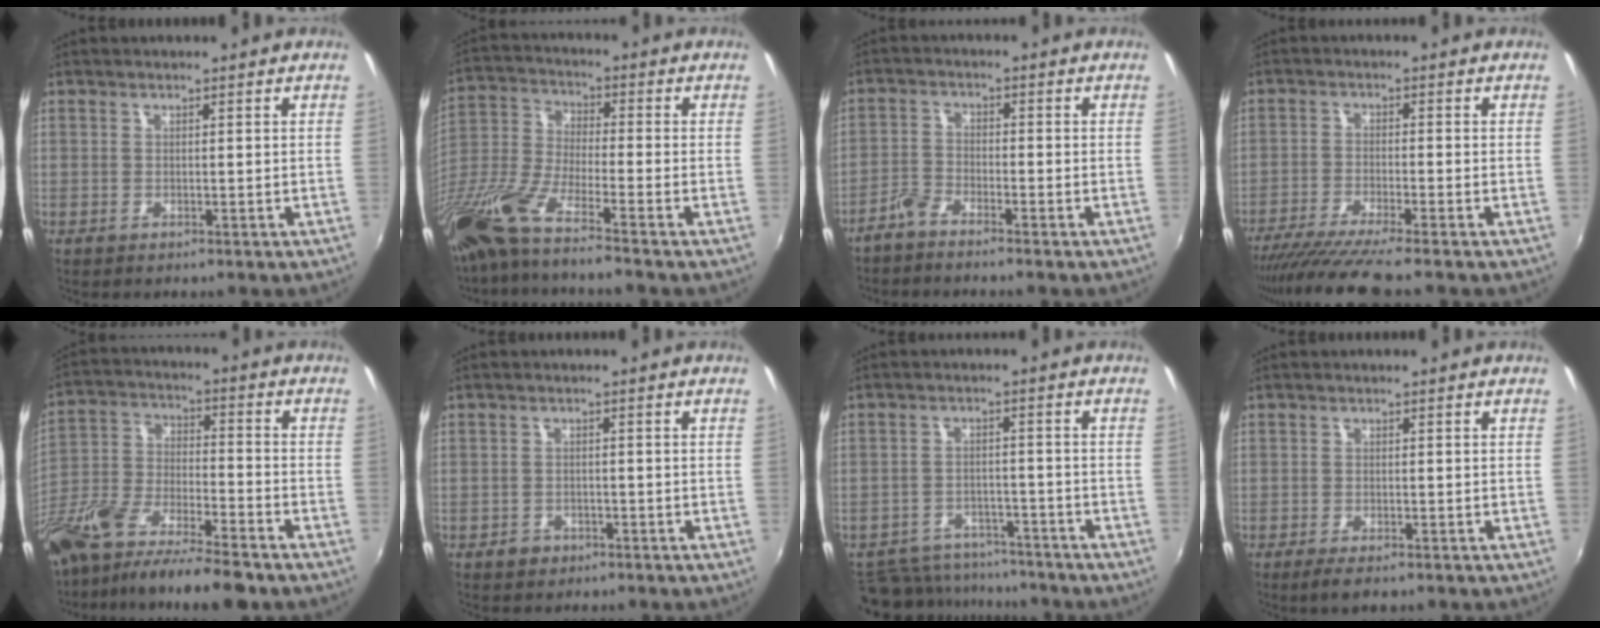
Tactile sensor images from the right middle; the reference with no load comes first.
{"total": 14.4, "force": [-10.9, 0.4, 9.5], "torque": [-0.189, -0.042, -0.215]}
{"total": 3.1, "force": [-2.8, 0.7, 1.3], "torque": [-0.042, 0.005, -0.058]}
{"total": 9.6, "force": [-8.1, -1.0, 5.0], "torque": [-0.110, -0.032, -0.137]}
{"total": 18.7, "force": [-14.2, 4.3, 11.3], "torque": [-0.229, -0.033, -0.257]}
{"total": 2.4, "force": [-1.5, 1.8, 0.5], "torque": [-0.015, 0.001, -0.020]}
{"total": 12.6, "force": [-10.9, 5.3, 3.4], "torque": [-0.092, 0.010, -0.150]}
{"total": 2.7, "force": [-1.9, 0.8, 1.8], "torque": [-0.042, -0.009, -0.035]}